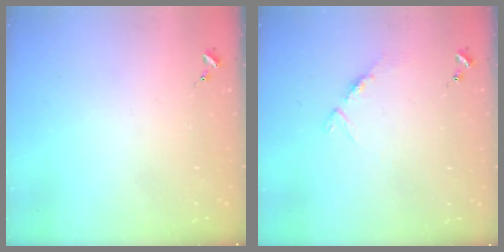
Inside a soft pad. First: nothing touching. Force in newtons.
{"total": 5.9, "press": 5.9, "slide": 0.5}